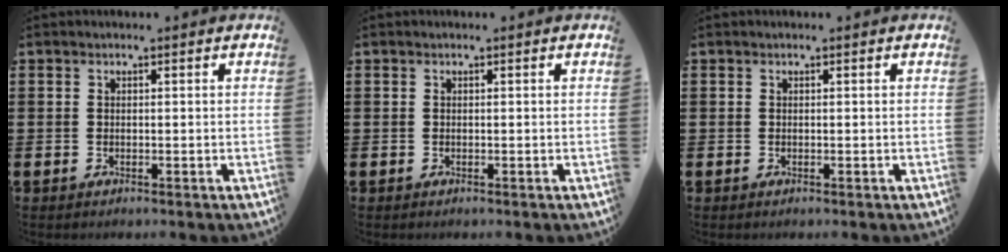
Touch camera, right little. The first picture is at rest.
{"total": 0.0}
{"total": 0.0}